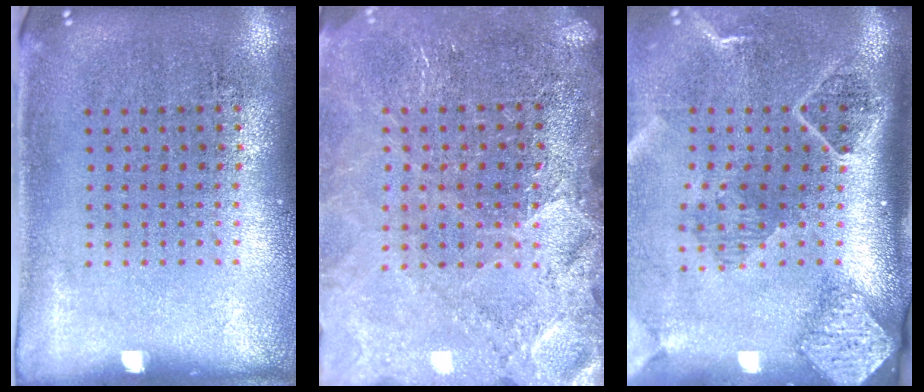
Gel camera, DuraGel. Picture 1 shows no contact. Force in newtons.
{"total": 3.3, "press": 3.0, "slide": 1.3}
{"total": 2.7, "press": 2.0, "slide": 1.8}